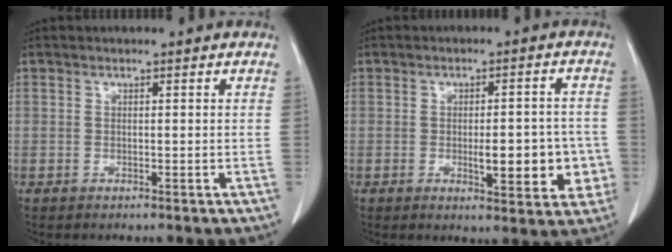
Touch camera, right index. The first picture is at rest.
{"total": 8.4, "force": [-1.8, 2.7, 7.7], "torque": [-0.095, 0.006, -0.017]}